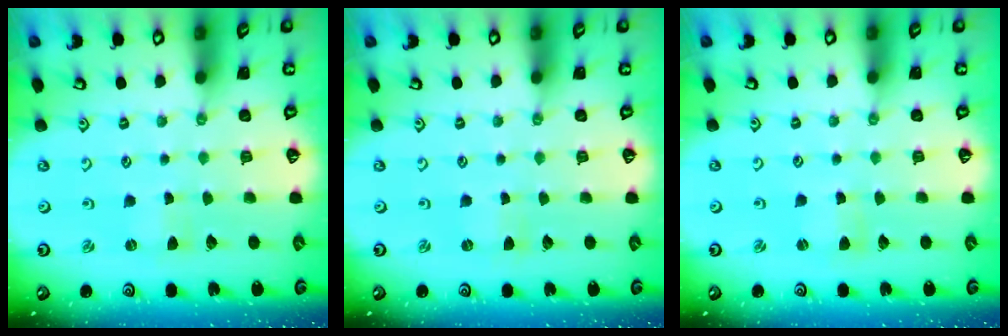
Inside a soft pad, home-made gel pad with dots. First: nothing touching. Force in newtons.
{"total": 0.0}
{"total": 0.8, "press": 0.8, "slide": 0.1}